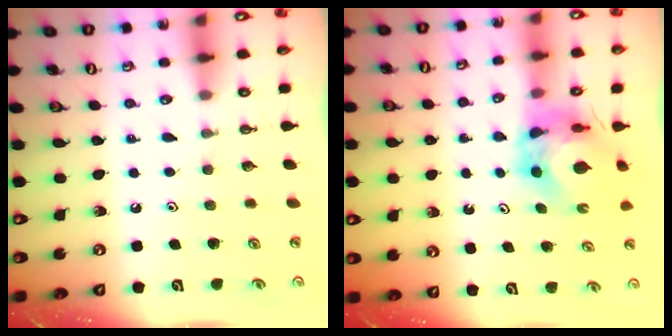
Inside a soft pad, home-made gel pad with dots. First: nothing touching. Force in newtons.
{"total": 7.0, "press": 7.0, "slide": 0.6}